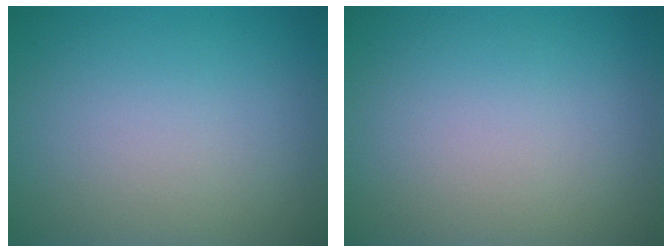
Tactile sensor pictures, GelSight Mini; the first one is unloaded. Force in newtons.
{"total": 0.0}